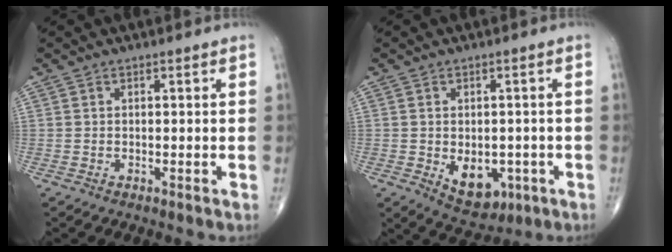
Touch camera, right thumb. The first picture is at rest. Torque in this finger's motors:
{"motor_torque": [0.94, 1.21, -0.02, -0.08, 0.15]}